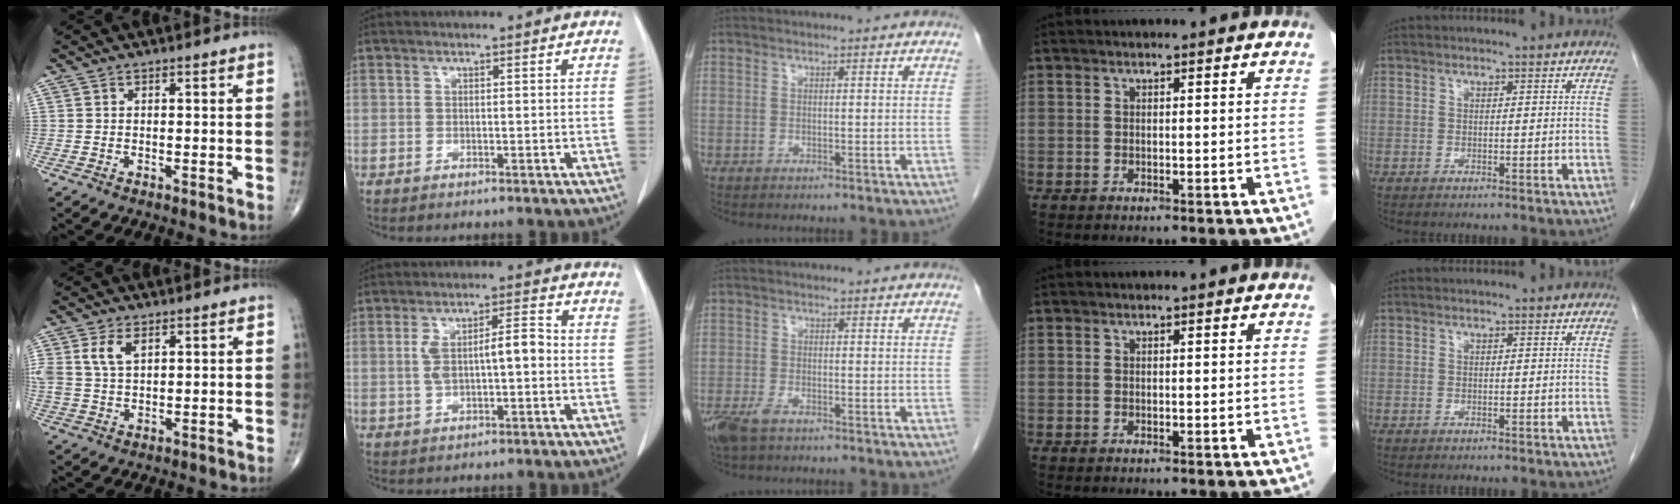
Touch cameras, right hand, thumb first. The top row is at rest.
{"thumb": {"total": 5.6, "force": [2.2, 3.1, 4.0], "torque": [-0.083, -0.002, 0.049]}, "index": {"total": 6.8, "force": [-0.2, 2.1, 6.5], "torque": [-0.129, 0.026, 0.001]}, "middle": {"total": 4.8, "force": [-3.2, 1.9, 3.1], "torque": [-0.068, -0.010, -0.057]}}